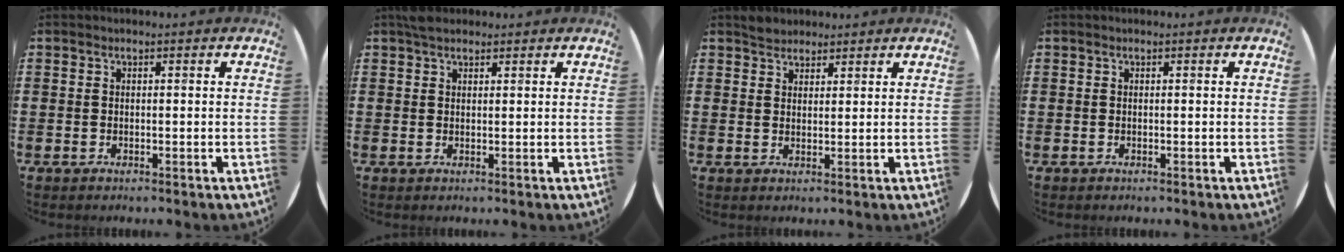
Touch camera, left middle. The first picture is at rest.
{"total": 2.0, "force": [1.7, 0.8, 0.6], "torque": [-0.007, 0.002, 0.031]}
{"total": 2.2, "force": [2.1, 0.8, -0.2], "torque": [0.008, 0.002, 0.040]}
{"total": 0.0}